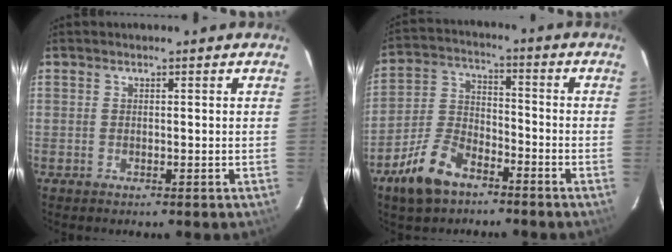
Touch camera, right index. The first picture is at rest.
{"total": 11.2, "force": [-7.5, 5.6, 6.1], "torque": [-0.141, 0.008, -0.141]}